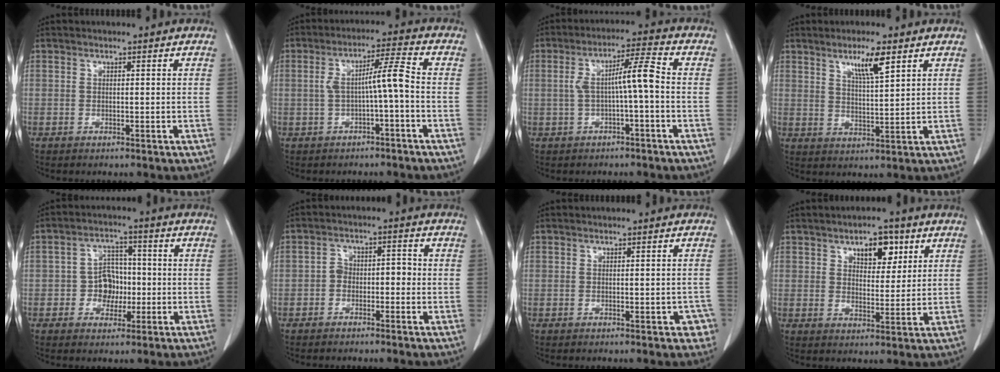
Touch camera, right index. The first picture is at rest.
{"total": 5.7, "force": [-0.8, 0.1, 5.7], "torque": [-0.100, 0.027, -0.005]}
{"total": 6.3, "force": [-0.4, 0.2, 6.3], "torque": [-0.112, 0.026, 0.000]}
{"total": 5.9, "force": [3.6, 0.5, 4.7], "torque": [-0.083, -0.005, 0.064]}
{"total": 5.5, "force": [-1.1, 4.5, 2.9], "torque": [-0.047, 0.018, -0.017]}
{"total": 3.5, "force": [-1.2, 2.2, 2.4], "torque": [-0.033, 0.029, -0.018]}
{"total": 3.3, "force": [-1.4, 1.3, 2.7], "torque": [-0.017, 0.008, -0.009]}
{"total": 6.2, "force": [3.3, 3.0, 4.3], "torque": [-0.060, 0.005, 0.050]}